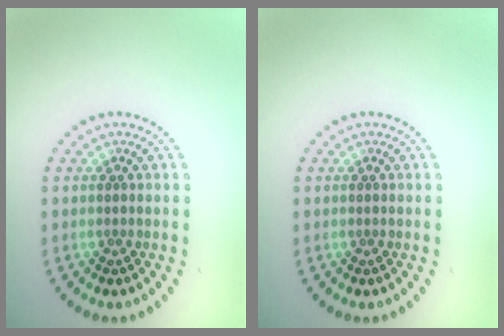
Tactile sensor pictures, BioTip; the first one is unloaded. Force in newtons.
{"total": 0.0}